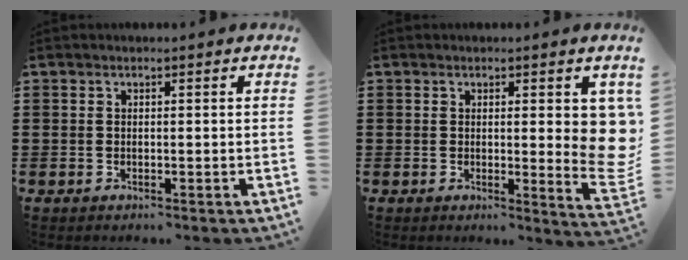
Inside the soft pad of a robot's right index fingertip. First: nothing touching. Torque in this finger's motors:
{"motor_torque": [0.37, 0.17, 0.53, 0.02]}